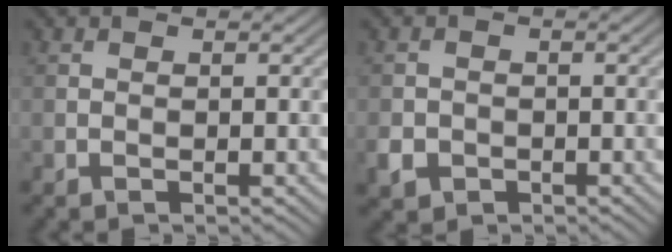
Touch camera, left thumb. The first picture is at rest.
{"total": 2.5, "force": [-1.1, 2.0, 0.9], "torque": [-0.024, -0.008, -0.025]}